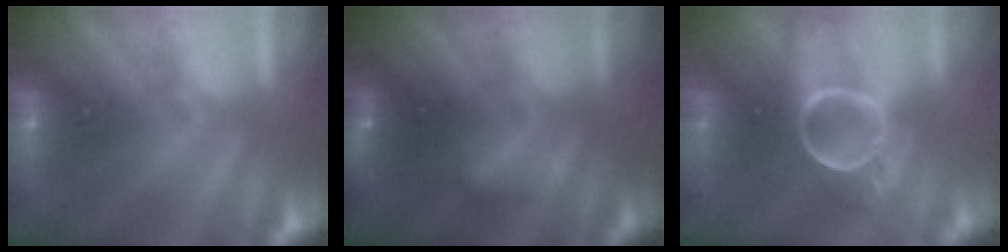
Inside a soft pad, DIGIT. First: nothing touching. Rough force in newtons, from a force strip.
{"total": 1.8}
{"total": 7.1}